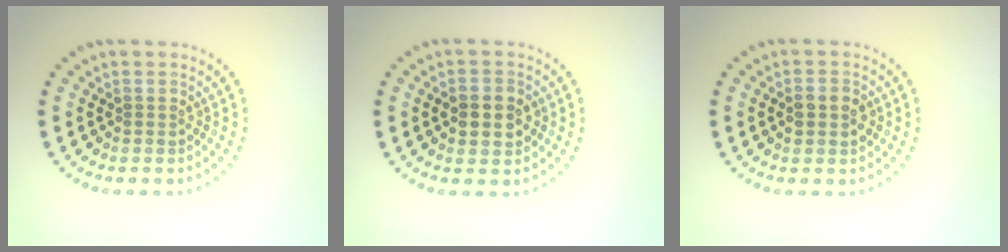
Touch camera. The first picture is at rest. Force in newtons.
{"total": 2.9, "press": 2.9, "slide": 0.1}
{"total": 2.6, "press": 2.6, "slide": 0.0}